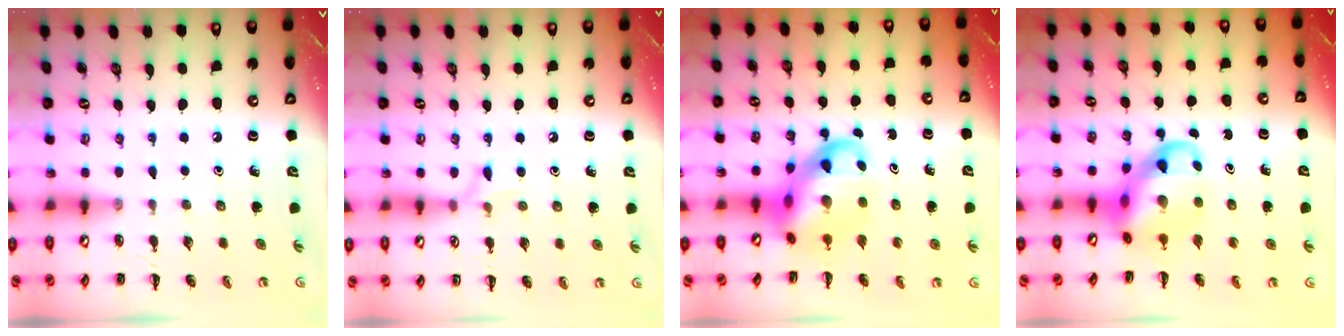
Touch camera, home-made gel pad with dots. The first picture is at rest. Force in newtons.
{"total": 5.8, "press": 5.3, "slide": 2.2}
{"total": 11.7, "press": 11.3, "slide": 3.2}
{"total": 8.8, "press": 8.5, "slide": 2.3}